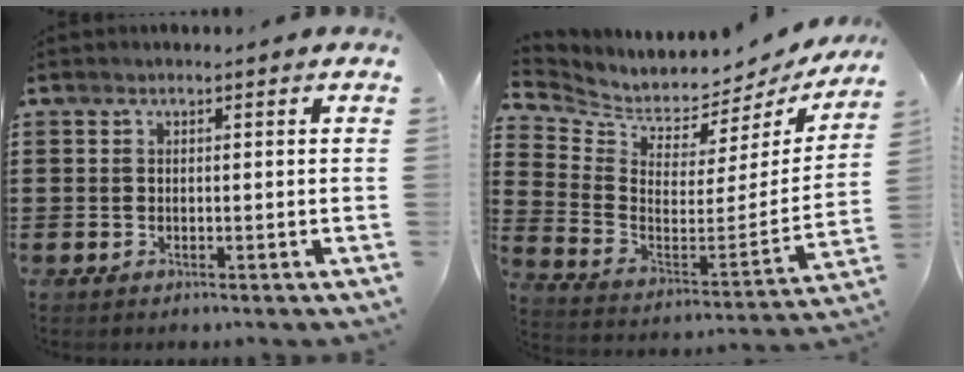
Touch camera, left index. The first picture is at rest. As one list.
[{"total": 4.2, "force": [4.0, 1.1, 0.4], "torque": [-0.040, -0.054, 0.064]}]